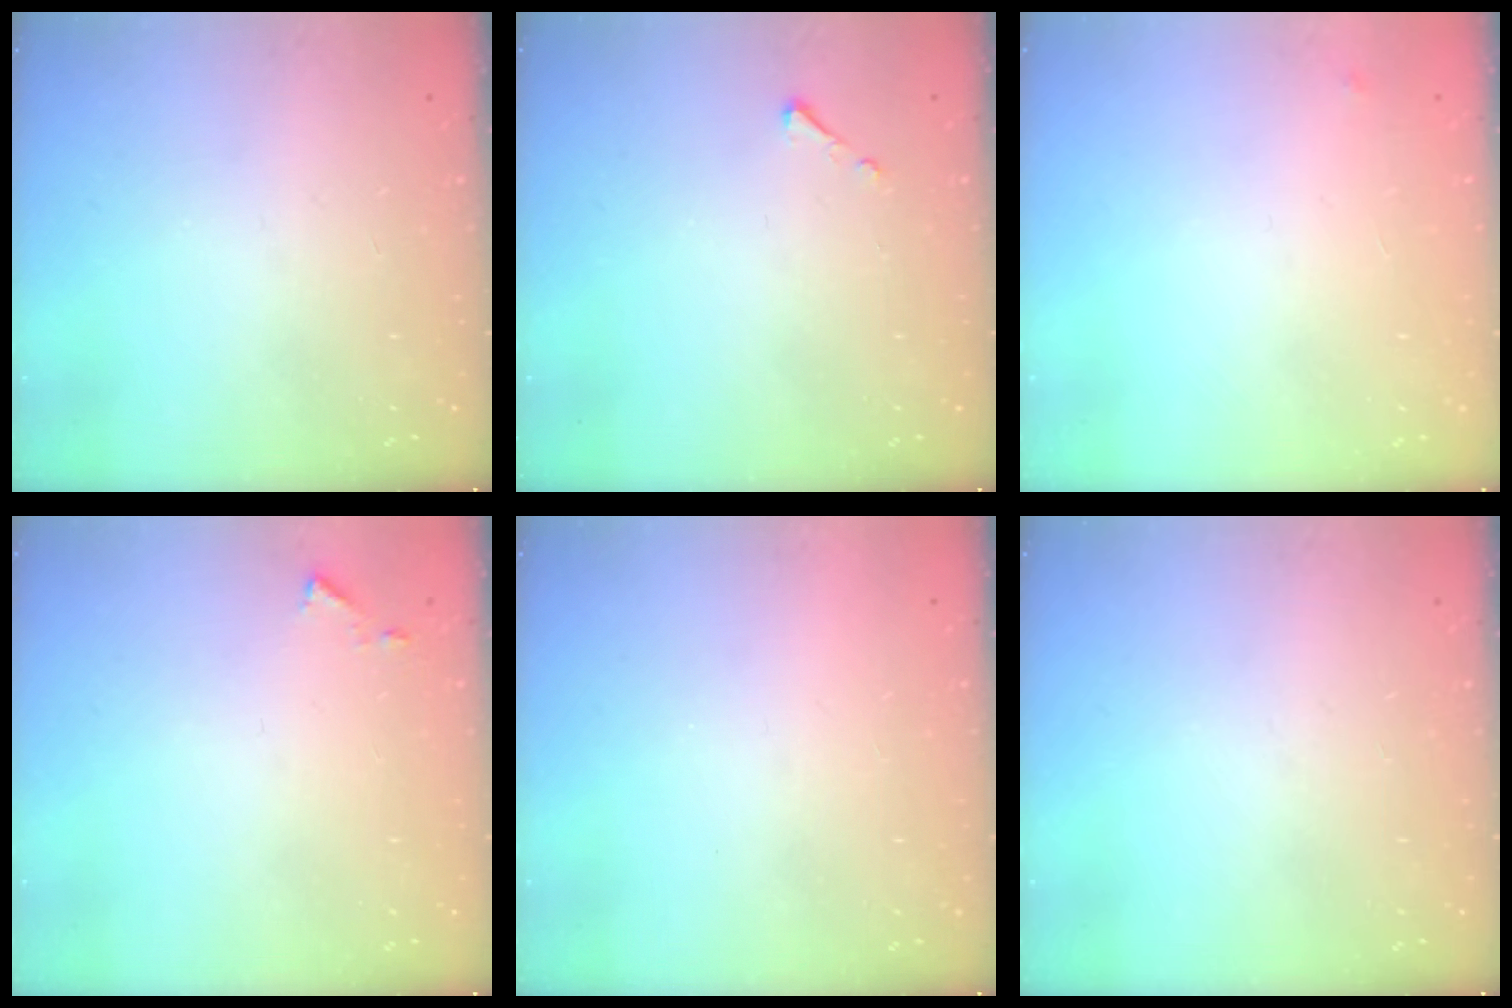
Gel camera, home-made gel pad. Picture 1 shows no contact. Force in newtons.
{"total": 2.5, "press": 2.5, "slide": 0.3}
{"total": 2.5, "press": 2.4, "slide": 0.4}
{"total": 5.3, "press": 5.2, "slide": 0.5}
{"total": 1.5, "press": 1.5, "slide": 0.1}
{"total": 0.0}